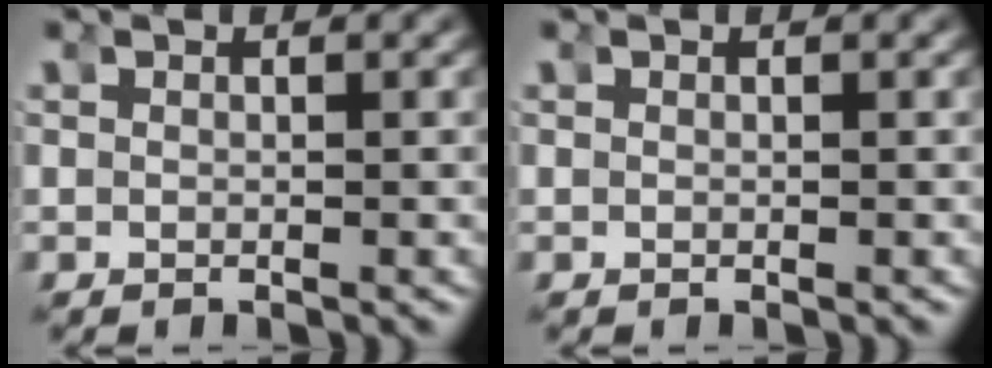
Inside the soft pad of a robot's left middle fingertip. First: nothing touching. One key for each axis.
{"total": 0.0}